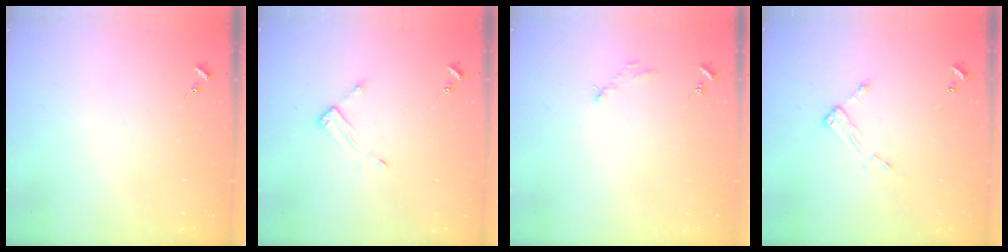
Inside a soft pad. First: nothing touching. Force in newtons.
{"total": 3.3, "press": 3.3, "slide": 0.3}
{"total": 2.8, "press": 2.8, "slide": 0.4}
{"total": 4.7, "press": 4.6, "slide": 0.4}